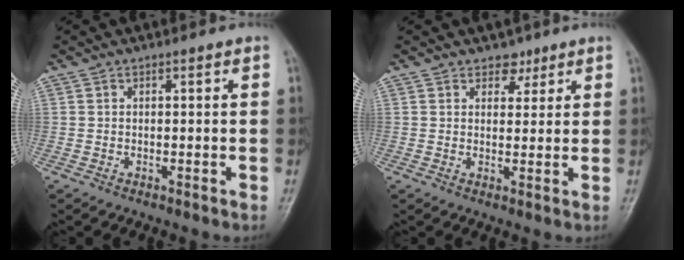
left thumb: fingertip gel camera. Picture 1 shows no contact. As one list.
[{"total": 2.9, "force": [2.1, 1.9, 0.9], "torque": [0.010, -0.011, 0.028]}]